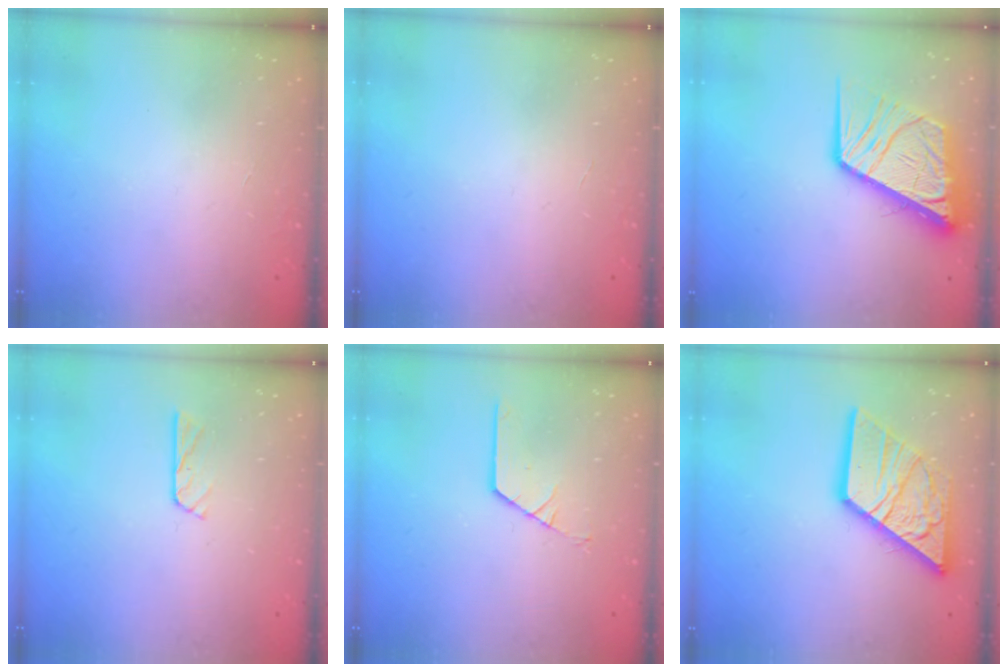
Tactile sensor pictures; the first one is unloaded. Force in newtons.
{"total": 0.0}
{"total": 16.5, "press": 16.3, "slide": 2.0}
{"total": 4.3, "press": 4.3, "slide": 0.4}
{"total": 2.9, "press": 2.9, "slide": 0.2}
{"total": 17.6, "press": 17.5, "slide": 2.1}